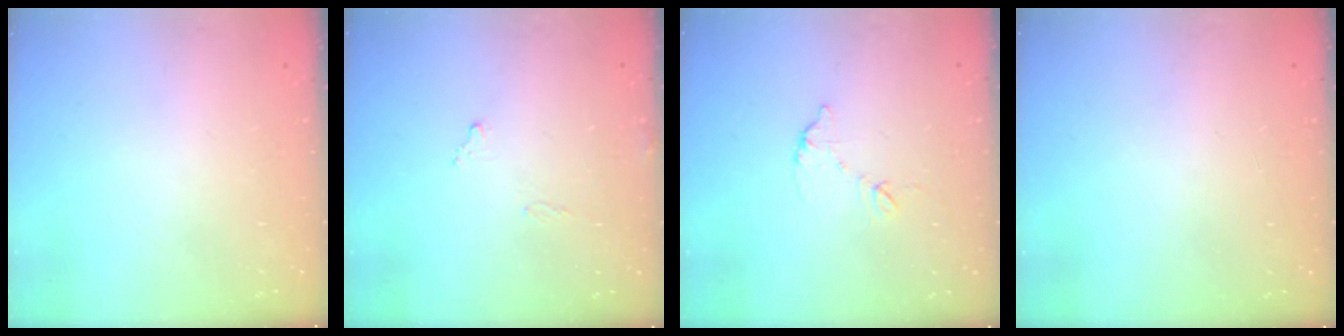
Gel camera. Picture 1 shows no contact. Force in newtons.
{"total": 7.4, "press": 7.4, "slide": 0.3}
{"total": 6.7, "press": 6.6, "slide": 0.5}
{"total": 3.8, "press": 3.8, "slide": 0.2}